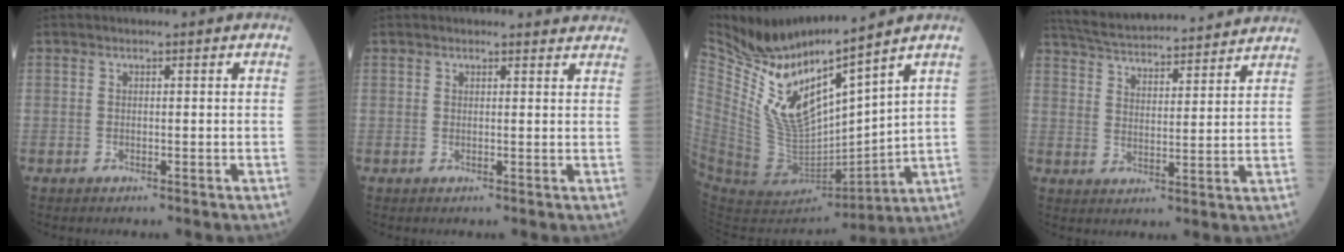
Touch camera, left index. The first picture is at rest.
{"total": 2.5, "force": [2.5, 0.4, -0.1], "torque": [-0.003, -0.007, 0.013]}
{"total": 14.9, "force": [12.1, 1.7, 8.6], "torque": [-0.168, -0.032, 0.250]}
{"total": 20.4, "force": [19.2, 1.9, 6.8], "torque": [-0.119, 0.026, 0.277]}